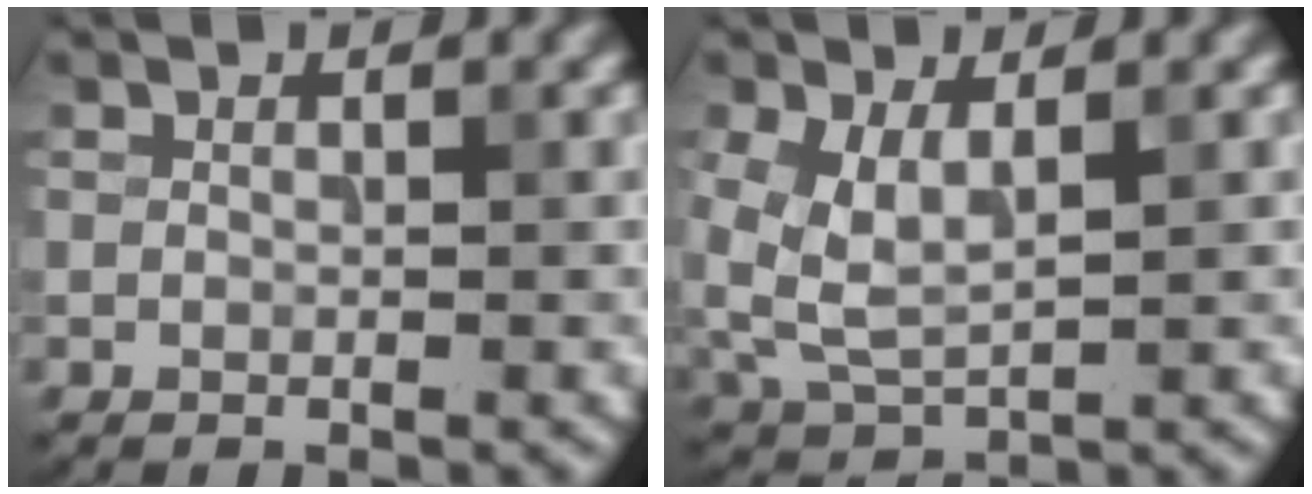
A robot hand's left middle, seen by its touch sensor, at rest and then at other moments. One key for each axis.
{"total": 4.4, "fx": 1.1, "fy": 2.4, "fz": 3.6, "tx": -0.088, "ty": -0.002, "tz": 0.027}